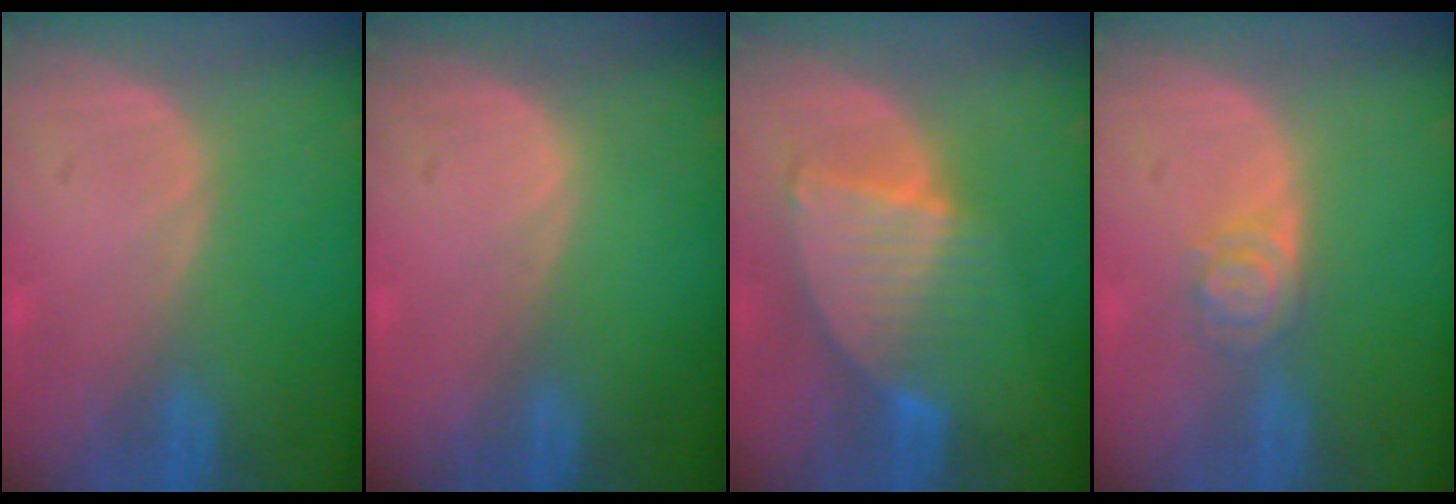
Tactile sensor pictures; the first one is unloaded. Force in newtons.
{"total": 0.0}
{"total": 7.3, "press": 6.8, "slide": 2.8}
{"total": 3.8, "press": 3.5, "slide": 1.6}